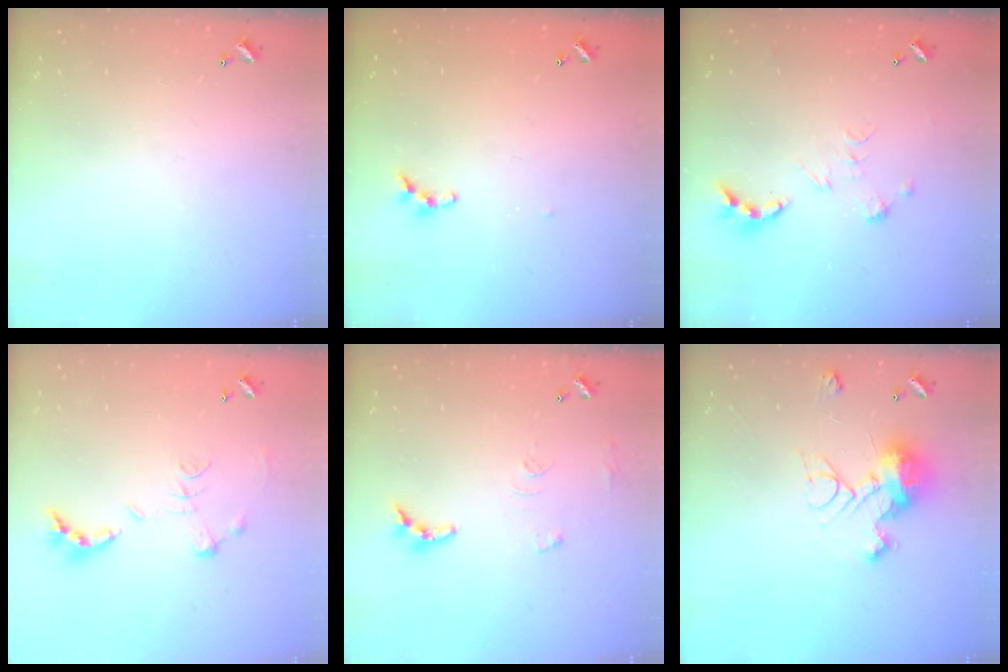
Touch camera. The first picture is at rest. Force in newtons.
{"total": 5.5, "press": 5.5, "slide": 0.6}
{"total": 0.0}
{"total": 1.1, "press": 1.0, "slide": 0.4}
{"total": 8.7, "press": 8.7, "slide": 0.6}
{"total": 18.1, "press": 18.1, "slide": 0.6}